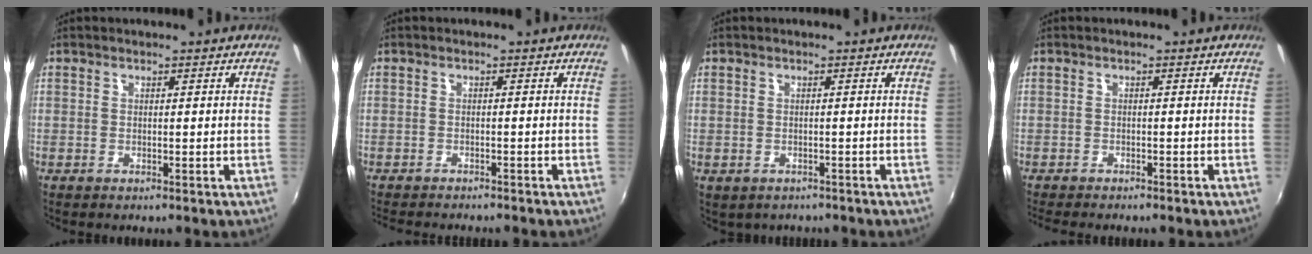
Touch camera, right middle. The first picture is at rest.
{"total": 4.9, "force": [-4.6, 0.6, 1.7], "torque": [-0.043, -0.015, -0.071]}
{"total": 1.6, "force": [-0.9, 1.2, 0.5], "torque": [-0.015, -0.006, -0.008]}
{"total": 4.0, "force": [-3.7, 0.3, 1.5], "torque": [-0.035, -0.017, -0.061]}